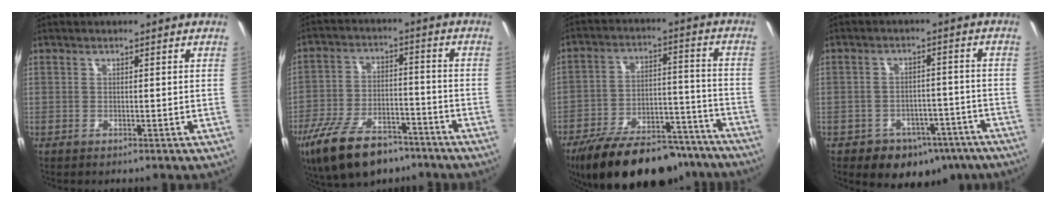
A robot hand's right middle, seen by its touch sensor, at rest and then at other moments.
{"total": 17.4, "force": [-11.9, 8.0, 9.9], "torque": [-0.210, -0.023, -0.200]}
{"total": 25.4, "force": [-20.4, 10.0, 11.4], "torque": [-0.211, 0.013, -0.278]}
{"total": 12.6, "force": [-8.0, 8.6, 4.6], "torque": [-0.094, 0.025, -0.079]}